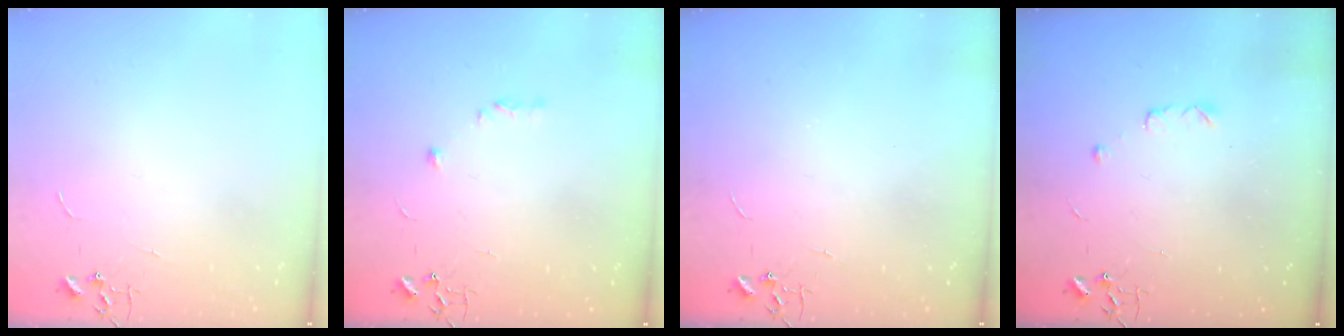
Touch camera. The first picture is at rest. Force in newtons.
{"total": 6.1, "press": 6.0, "slide": 1.0}
{"total": 0.0}
{"total": 5.1, "press": 4.9, "slide": 1.2}